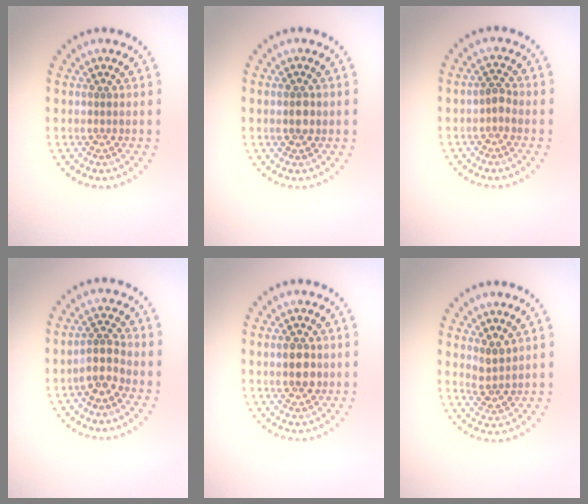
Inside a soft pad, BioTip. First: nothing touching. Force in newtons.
{"total": 1.8, "press": 1.8, "slide": 0.1}
{"total": 1.2, "press": 1.0, "slide": 0.6}
{"total": 2.6, "press": 2.1, "slide": 1.5}
{"total": 2.6, "press": 2.6, "slide": 0.2}
{"total": 1.9, "press": 1.6, "slide": 1.0}